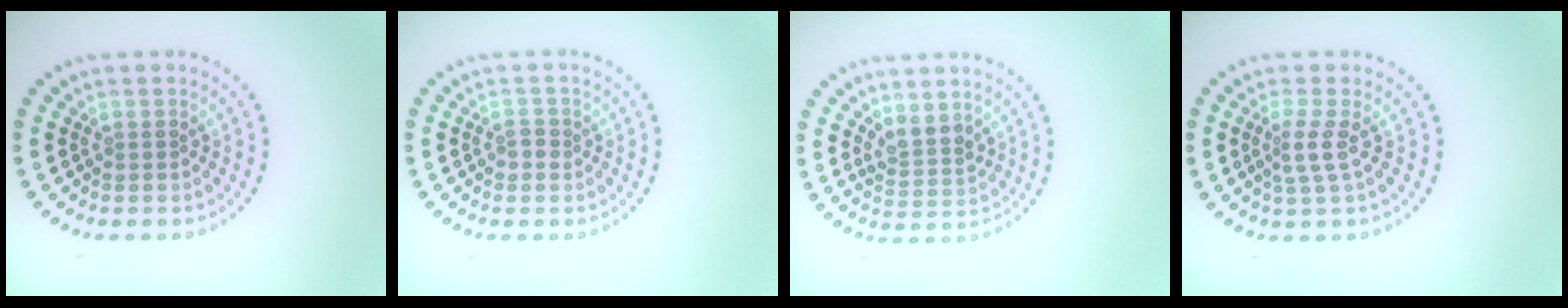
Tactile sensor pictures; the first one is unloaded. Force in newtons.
{"total": 1.1, "press": 1.1, "slide": 0.2}
{"total": 2.2, "press": 1.9, "slide": 1.2}
{"total": 2.0, "press": 1.4, "slide": 1.5}